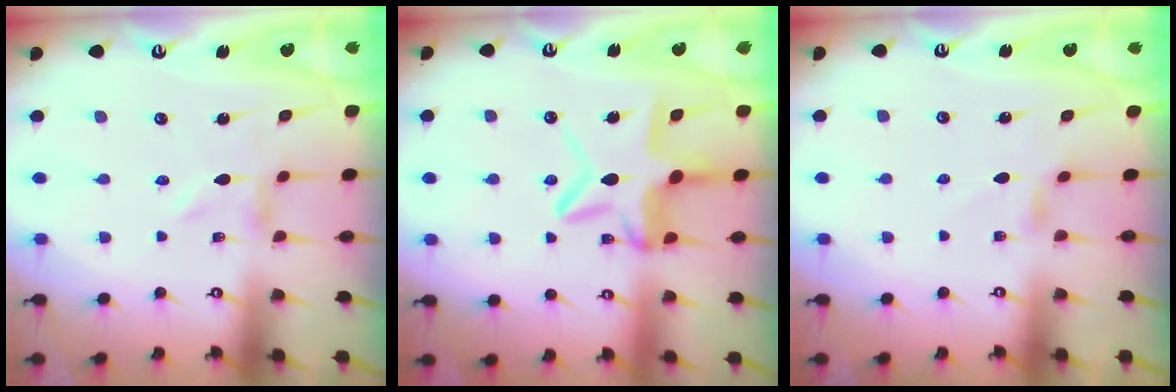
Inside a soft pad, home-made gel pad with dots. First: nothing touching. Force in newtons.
{"total": 11.8, "press": 11.7, "slide": 1.1}
{"total": 2.7, "press": 2.6, "slide": 0.4}